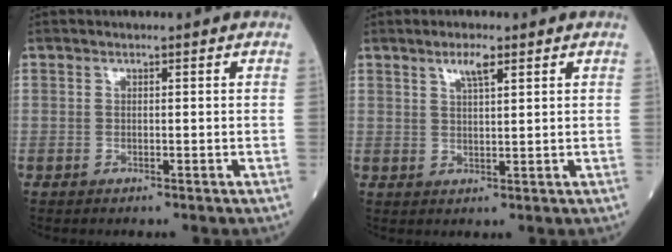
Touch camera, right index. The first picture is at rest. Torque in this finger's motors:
{"motor_torque": [0.16, 0.23, 0.03, 0.01]}